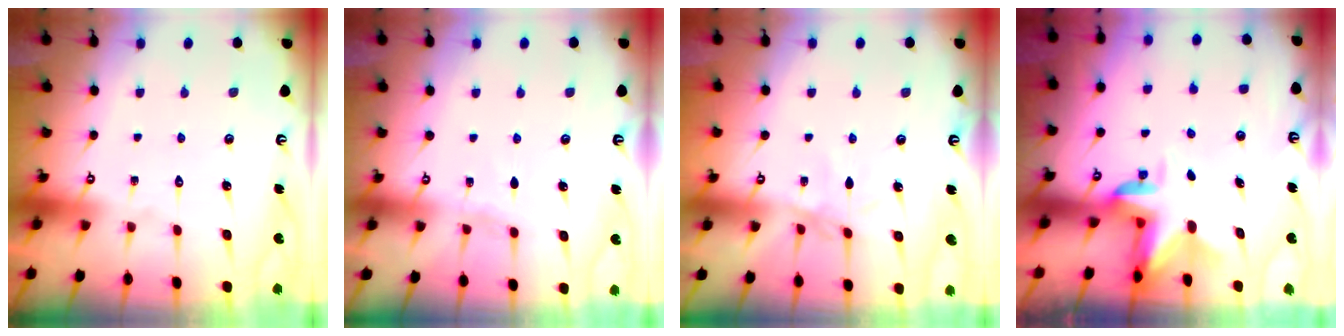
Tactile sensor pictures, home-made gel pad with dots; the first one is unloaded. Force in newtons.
{"total": 1.9, "press": 1.9, "slide": 0.3}
{"total": 2.0, "press": 1.9, "slide": 0.4}
{"total": 3.4, "press": 3.3, "slide": 0.7}